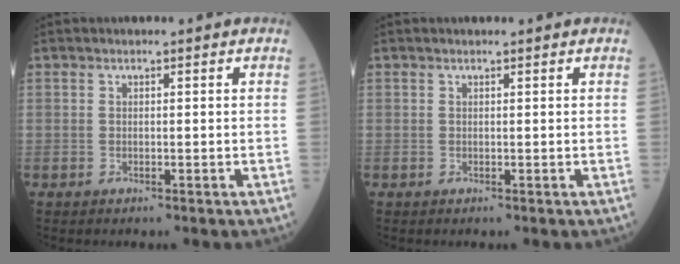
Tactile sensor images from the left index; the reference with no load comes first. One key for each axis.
{"total": 1.4, "fx": 1.3, "fy": 0.1, "fz": 0.5, "tx": -0.008, "ty": 0.011, "tz": 0.018}